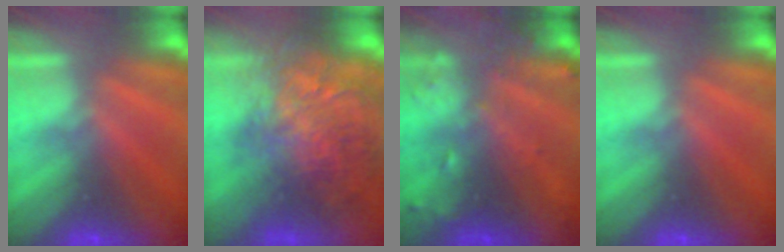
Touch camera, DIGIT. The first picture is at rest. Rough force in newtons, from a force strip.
{"total": 10.1}
{"total": 5.8}
{"total": 0.0}